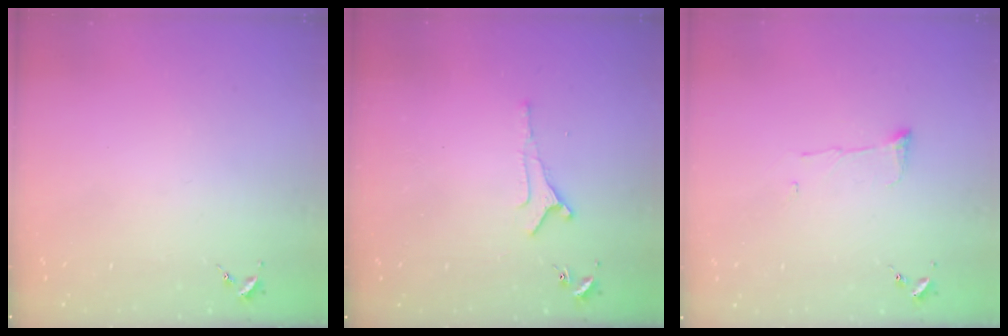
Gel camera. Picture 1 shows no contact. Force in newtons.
{"total": 3.8, "press": 3.7, "slide": 0.5}
{"total": 4.8, "press": 4.7, "slide": 0.7}